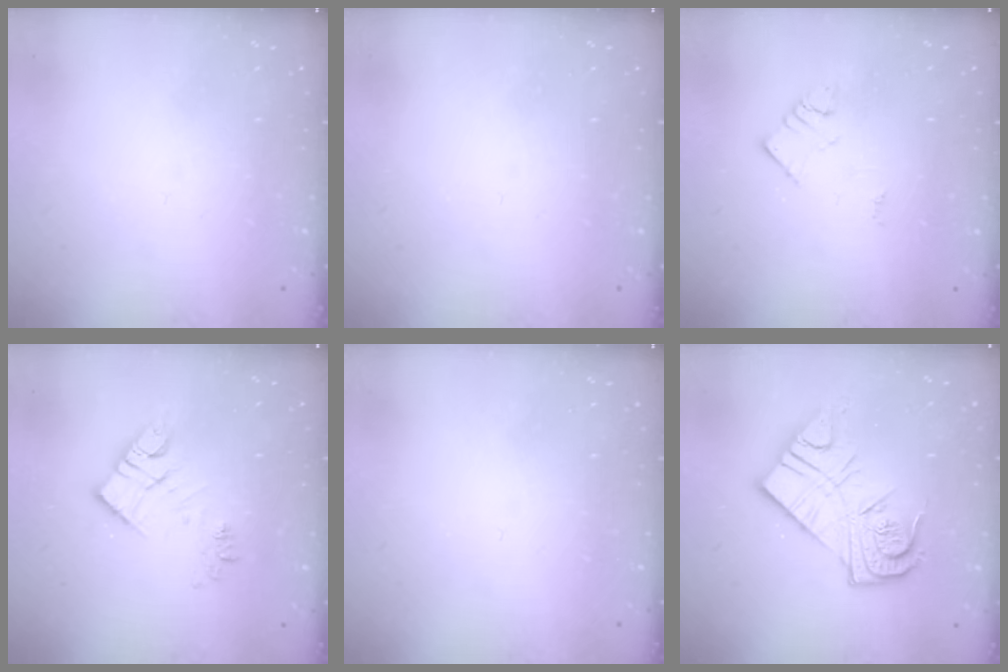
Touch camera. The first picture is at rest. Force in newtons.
{"total": 0.0}
{"total": 2.9, "press": 2.9, "slide": 0.2}
{"total": 11.6, "press": 11.6, "slide": 0.7}
{"total": 0.0}
{"total": 13.2, "press": 13.1, "slide": 1.0}